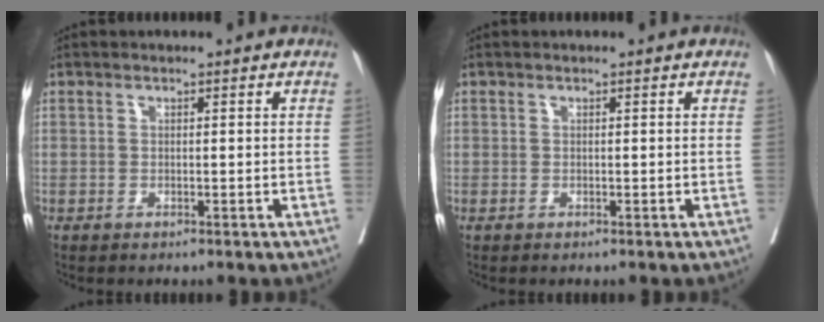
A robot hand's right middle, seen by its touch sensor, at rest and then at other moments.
{"total": 0.0}